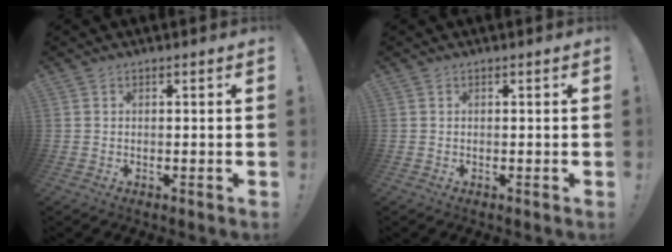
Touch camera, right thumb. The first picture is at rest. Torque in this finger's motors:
{"motor_torque": [0.00, 0.00, 0.00, 0.00, 0.00]}